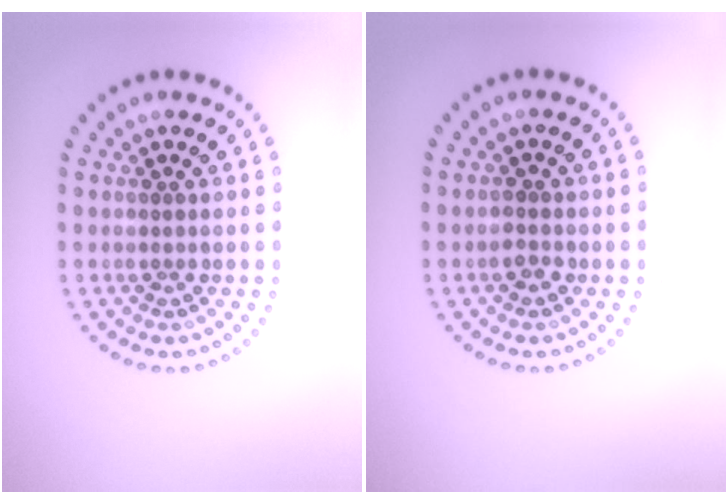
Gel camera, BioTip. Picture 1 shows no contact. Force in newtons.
{"total": 1.3, "press": 1.3, "slide": 0.2}